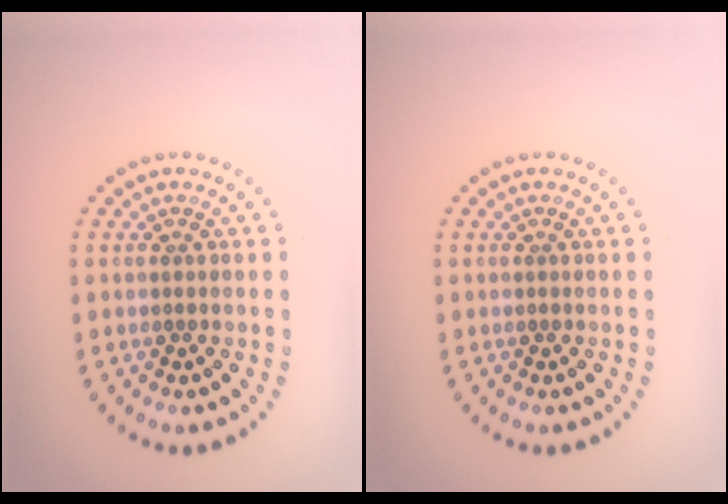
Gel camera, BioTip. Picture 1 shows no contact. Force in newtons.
{"total": 0.0}